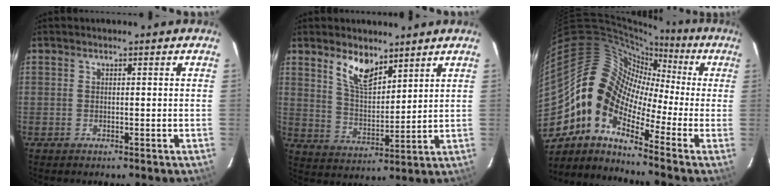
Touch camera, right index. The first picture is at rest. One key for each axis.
{"total": 8.4, "fx": 5.7, "fy": 3.4, "fz": 5.1, "tx": -0.089, "ty": 0.003, "tz": 0.113}
{"total": 13.6, "fx": -5.2, "fy": 8.3, "fz": 9.4, "tx": -0.161, "ty": 0.013, "tz": -0.125}